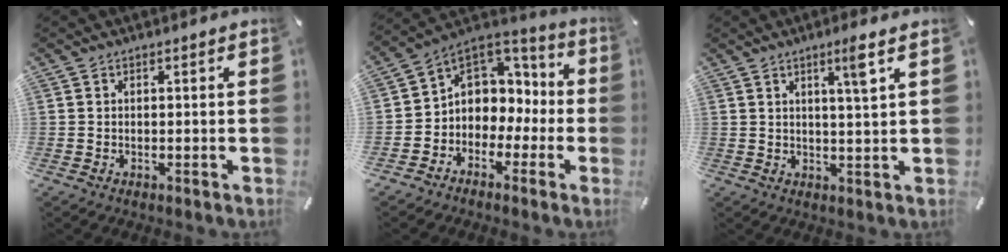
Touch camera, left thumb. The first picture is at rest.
{"total": 7.5, "force": [0.7, 7.4, 1.4], "torque": [-0.027, -0.016, 0.020]}
{"total": 5.3, "force": [2.9, -0.3, 4.5], "torque": [-0.077, -0.009, 0.042]}